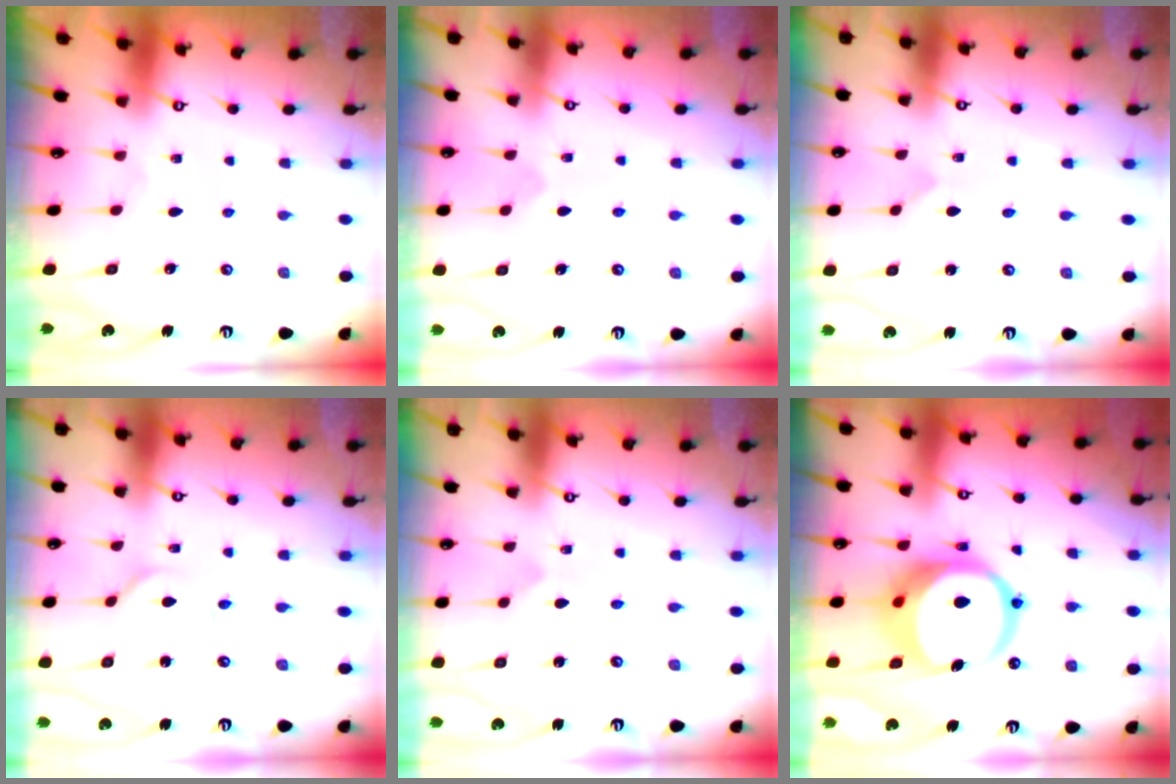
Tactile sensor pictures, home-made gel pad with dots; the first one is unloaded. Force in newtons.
{"total": 4.5, "press": 4.4, "slide": 0.3}
{"total": 0.0}
{"total": 1.8, "press": 1.8, "slide": 0.2}
{"total": 2.9, "press": 2.9, "slide": 0.1}
{"total": 14.9, "press": 14.8, "slide": 1.9}